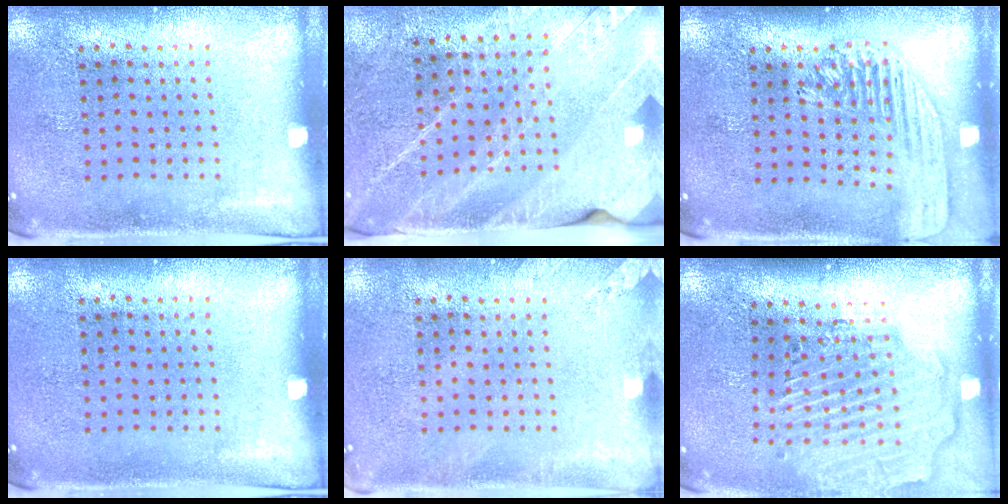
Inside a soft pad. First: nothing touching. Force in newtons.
{"total": 2.6, "press": 2.5, "slide": 0.4}
{"total": 1.6, "press": 1.4, "slide": 0.6}
{"total": 0.0}
{"total": 1.4, "press": 1.4, "slide": 0.2}
{"total": 2.8, "press": 2.3, "slide": 1.6}